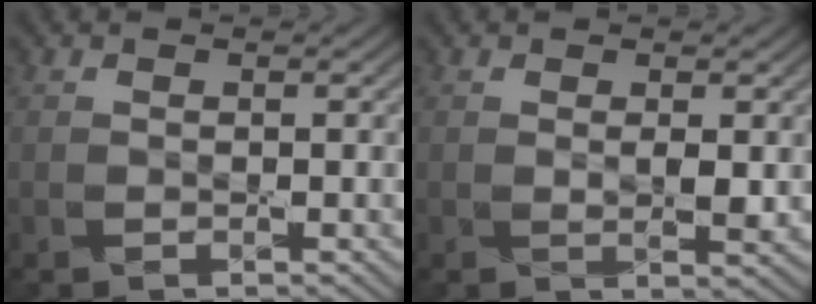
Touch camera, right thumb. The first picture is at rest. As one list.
[{"total": 1.7, "force": [0.3, 0.7, 1.6], "torque": [-0.031, -0.007, 0.008]}]